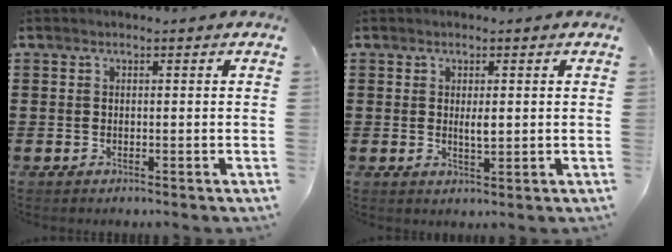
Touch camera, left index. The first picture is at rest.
{"total": 2.2, "force": [0.3, 0.6, 2.1], "torque": [-0.033, -0.002, 0.002]}